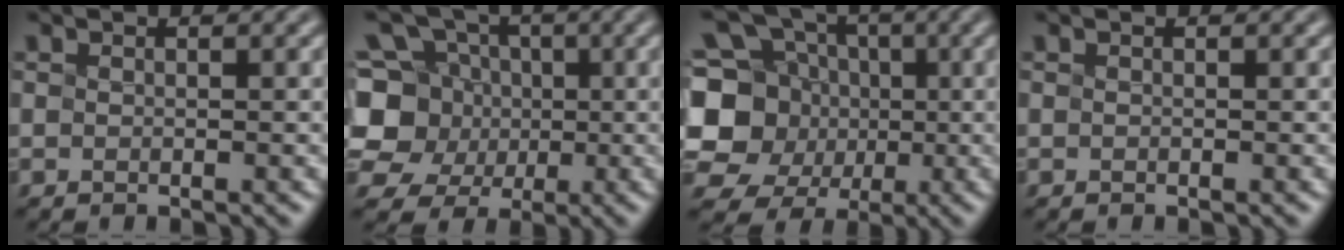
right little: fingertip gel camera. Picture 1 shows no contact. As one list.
[{"total": 7.4, "force": [0.1, 6.7, 3.3], "torque": [-0.074, 0.008, -0.021]}, {"total": 10.3, "force": [0.0, 9.2, 4.7], "torque": [-0.116, 0.005, -0.023]}, {"total": 0.0}]